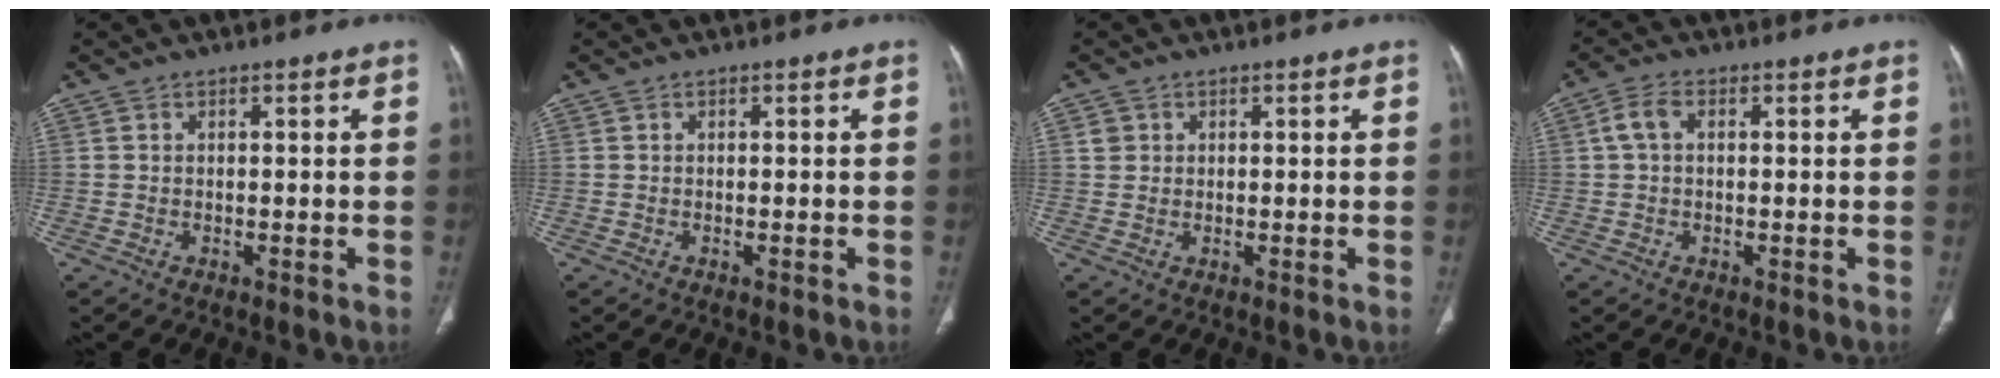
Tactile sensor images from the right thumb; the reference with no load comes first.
{"total": 0.0}
{"total": 2.3, "force": [0.5, 2.1, 0.6], "torque": [0.000, 0.000, 0.009]}
{"total": 3.5, "force": [0.5, 2.1, 2.7], "torque": [-0.057, 0.011, 0.007]}